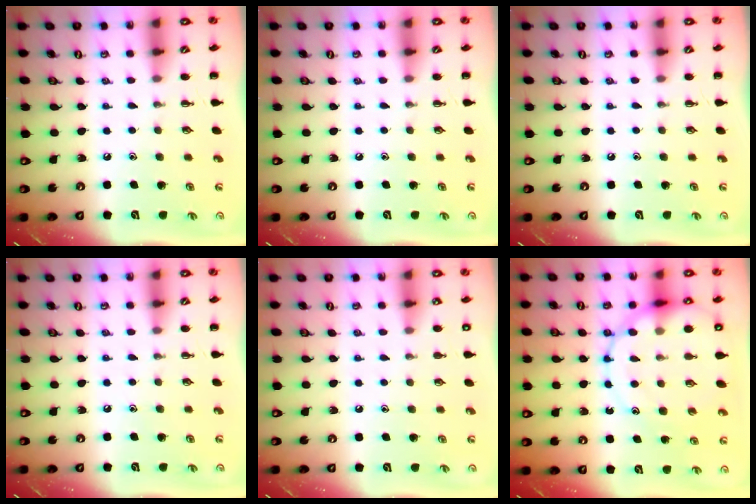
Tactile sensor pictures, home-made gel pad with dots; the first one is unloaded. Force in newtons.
{"total": 0.0}
{"total": 0.0}
{"total": 3.6, "press": 3.4, "slide": 1.1}
{"total": 1.4, "press": 1.4, "slide": 0.1}
{"total": 18.5, "press": 18.1, "slide": 3.5}